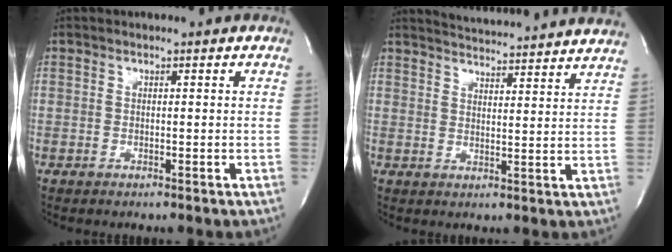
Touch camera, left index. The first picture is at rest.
{"total": 17.4, "force": [16.7, 0.3, 4.9], "torque": [-0.080, -0.017, 0.209]}